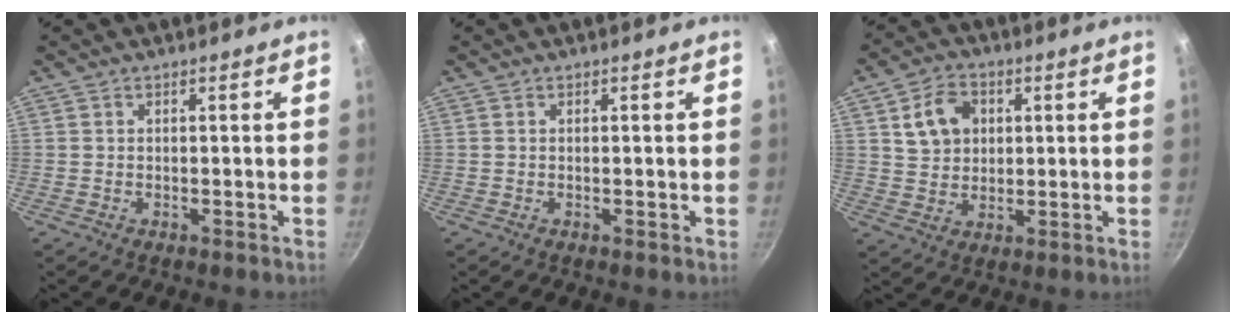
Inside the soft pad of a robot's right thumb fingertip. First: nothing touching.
{"total": 0.0}
{"total": 8.7, "force": [2.5, 6.9, 4.8], "torque": [-0.062, 0.005, 0.041]}